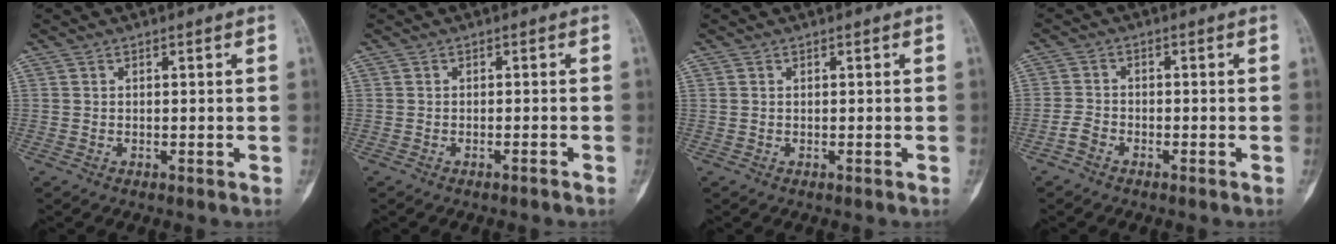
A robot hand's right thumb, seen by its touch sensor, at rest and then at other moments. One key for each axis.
{"total": 1.1, "fx": -0.9, "fy": -0.2, "fz": 0.6, "tx": -0.019, "ty": 0.013, "tz": -0.006}
{"total": 0.0}
{"total": 2.4, "fx": -1.7, "fy": 1.3, "fz": 1.1, "tx": -0.019, "ty": 0.009, "tz": -0.038}